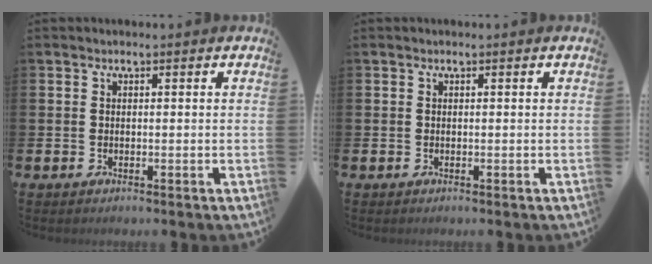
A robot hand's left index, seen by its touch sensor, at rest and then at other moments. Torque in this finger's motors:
{"motor_torque": [0.00, 0.00, 0.00, 0.00]}